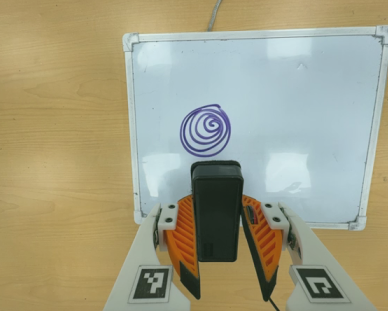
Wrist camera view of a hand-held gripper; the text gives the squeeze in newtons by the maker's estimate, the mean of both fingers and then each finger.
{"total": 6.0, "left": 5.1, "right": 6.8}